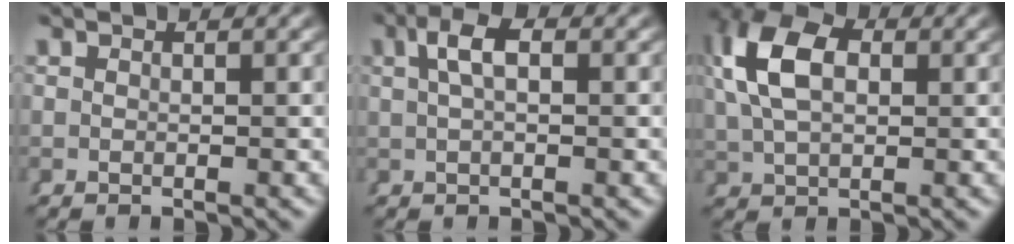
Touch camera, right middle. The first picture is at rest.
{"total": 2.8, "force": [1.0, 0.5, 2.5], "torque": [-0.037, 0.008, 0.016]}
{"total": 6.4, "force": [2.0, 3.8, 4.8], "torque": [-0.112, -0.002, 0.044]}